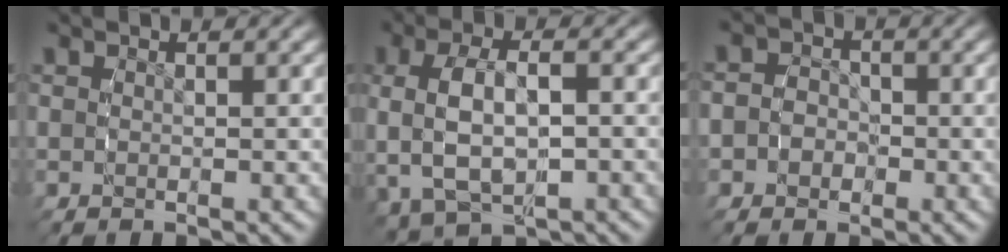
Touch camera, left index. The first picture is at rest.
{"total": 6.7, "force": [-0.1, 4.3, 5.1], "torque": [-0.120, -0.012, 0.013]}
{"total": 3.4, "force": [-1.2, 3.1, 0.8], "torque": [-0.018, -0.014, -0.023]}